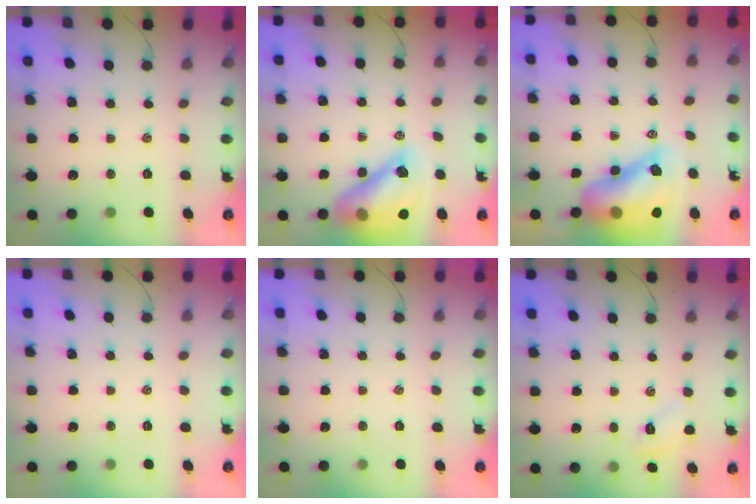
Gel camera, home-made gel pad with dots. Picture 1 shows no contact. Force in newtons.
{"total": 18.4, "press": 17.7, "slide": 5.2}
{"total": 16.4, "press": 15.8, "slide": 4.3}
{"total": 0.0}
{"total": 0.0}
{"total": 5.4, "press": 5.3, "slide": 1.0}